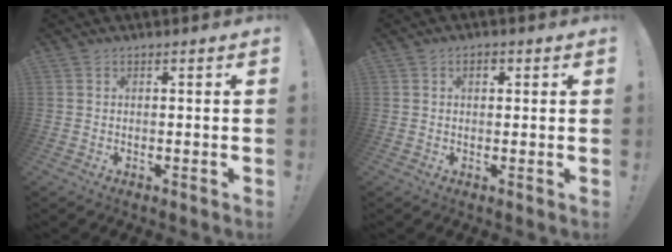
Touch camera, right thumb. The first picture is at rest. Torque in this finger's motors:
{"motor_torque": [-0.16, 0.70, 0.12, 0.07, 0.00]}